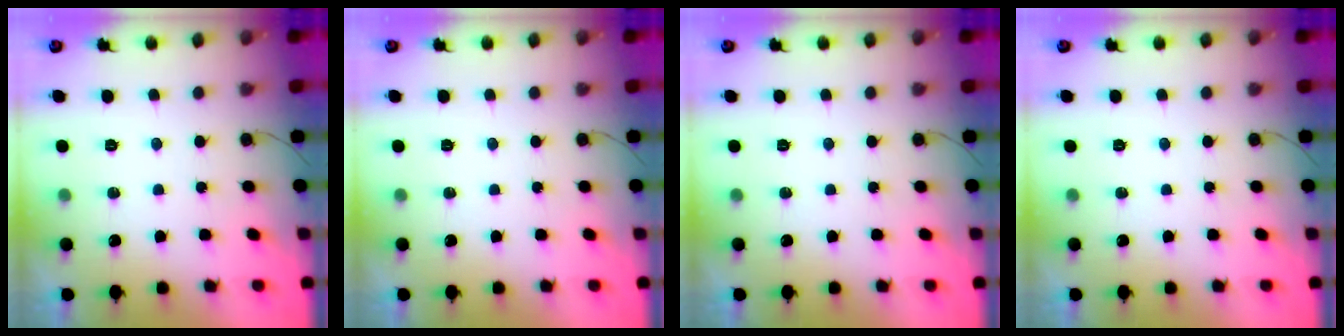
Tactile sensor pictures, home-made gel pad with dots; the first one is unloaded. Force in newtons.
{"total": 0.0}
{"total": 0.0}
{"total": 0.0}